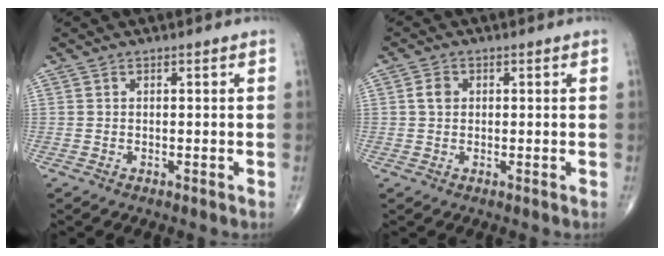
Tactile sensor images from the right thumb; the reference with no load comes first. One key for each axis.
{"total": 2.3, "fx": 0.5, "fy": 1.9, "fz": 1.1, "tx": -0.017, "ty": 0.006, "tz": 0.007}